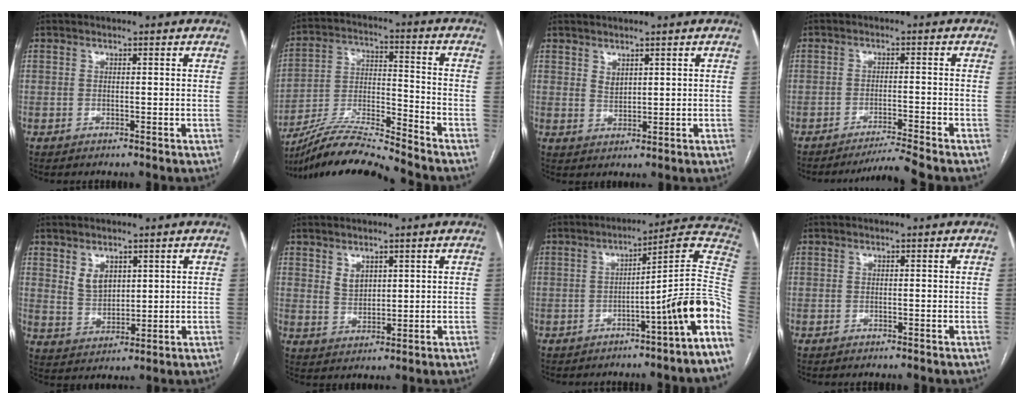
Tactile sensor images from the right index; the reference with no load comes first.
{"total": 12.5, "force": [-11.8, -1.2, 4.2], "torque": [-0.079, 0.006, -0.219]}
{"total": 1.9, "force": [1.3, 1.1, 0.9], "torque": [-0.016, -0.005, 0.034]}
{"total": 4.8, "force": [-4.1, -2.4, 0.6], "torque": [-0.012, -0.011, -0.069]}
{"total": 4.4, "force": [2.2, 2.9, 2.5], "torque": [-0.051, 0.000, 0.055]}
{"total": 2.9, "force": [1.7, 1.9, 1.5], "torque": [-0.028, -0.002, 0.042]}
{"total": 14.1, "force": [-5.5, -1.6, 12.9], "torque": [-0.144, 0.024, -0.085]}
{"total": 1.0, "force": [-0.9, 0.1, 0.4], "torque": [-0.005, -0.001, -0.010]}